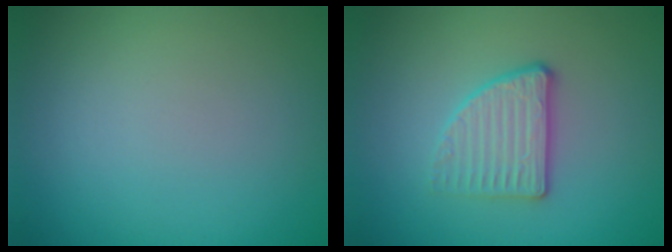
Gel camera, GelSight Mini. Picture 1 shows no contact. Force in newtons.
{"total": 2.8, "press": 2.5, "slide": 1.2}